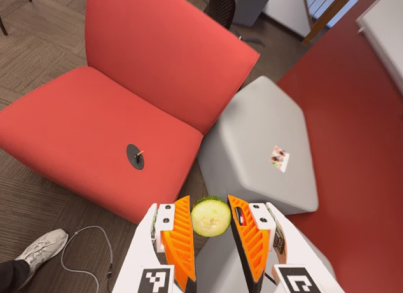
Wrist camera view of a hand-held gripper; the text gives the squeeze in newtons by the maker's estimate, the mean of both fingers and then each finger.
{"total": 7.5, "left": 8.1, "right": 6.9}